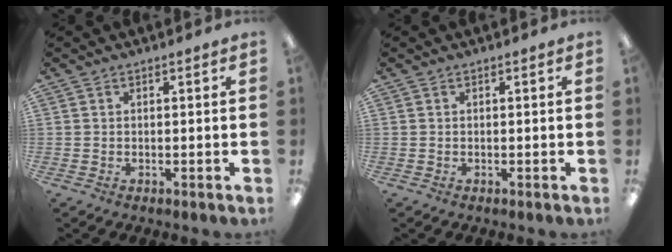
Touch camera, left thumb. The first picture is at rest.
{"total": 0.0}